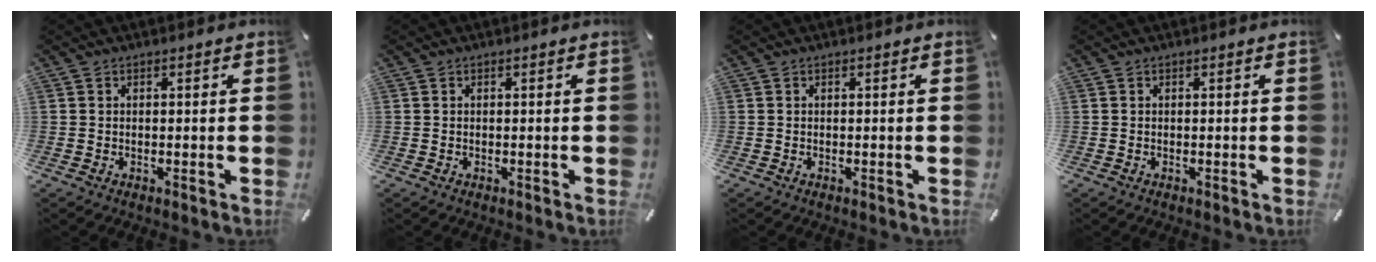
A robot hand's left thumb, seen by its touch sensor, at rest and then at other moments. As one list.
[{"total": 0.0}, {"total": 0.0}, {"total": 0.0}]